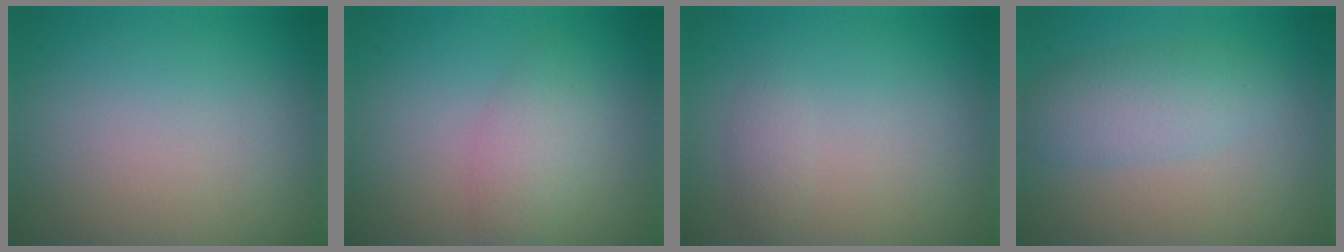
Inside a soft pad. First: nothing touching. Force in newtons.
{"total": 2.8, "press": 2.8, "slide": 0.1}
{"total": 1.0, "press": 1.0, "slide": 0.0}
{"total": 3.3, "press": 3.3, "slide": 0.1}